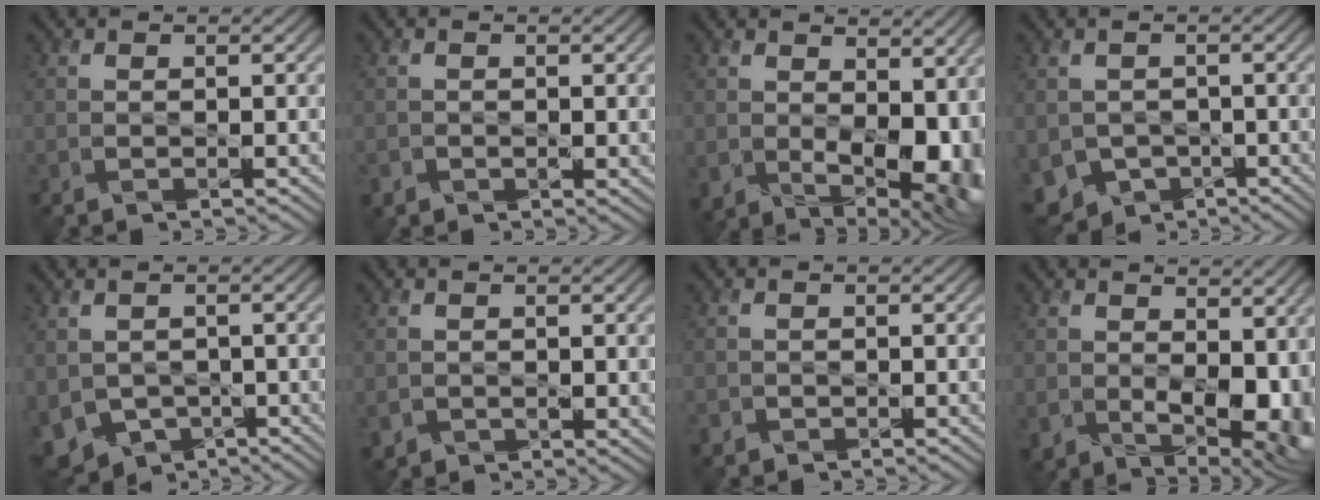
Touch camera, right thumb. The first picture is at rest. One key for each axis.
{"total": 1.7, "fx": -0.6, "fy": 1.4, "fz": 0.7, "tx": -0.011, "ty": -0.010, "tz": -0.010}
{"total": 11.6, "fx": 0.1, "fy": 8.3, "fz": 8.1, "tx": -0.138, "ty": -0.054, "tz": 0.043}
{"total": 4.7, "fx": -2.1, "fy": 3.8, "fz": 1.9, "tx": -0.055, "ty": -0.010, "tz": -0.041}
{"total": 5.0, "fx": -1.8, "fy": 3.8, "fz": 2.7, "tx": -0.078, "ty": -0.011, "tz": -0.033}
{"total": 2.3, "fx": 0.3, "fy": 2.1, "fz": 0.8, "tx": -0.031, "ty": -0.014, "tz": 0.009}
{"total": 0.9, "fx": -0.5, "fy": 0.7, "fz": -0.1, "tx": -0.001, "ty": -0.003, "tz": -0.008}
{"total": 10.4, "fx": 0.7, "fy": 7.5, "fz": 7.2, "tx": -0.138, "ty": -0.052, "tz": 0.049}